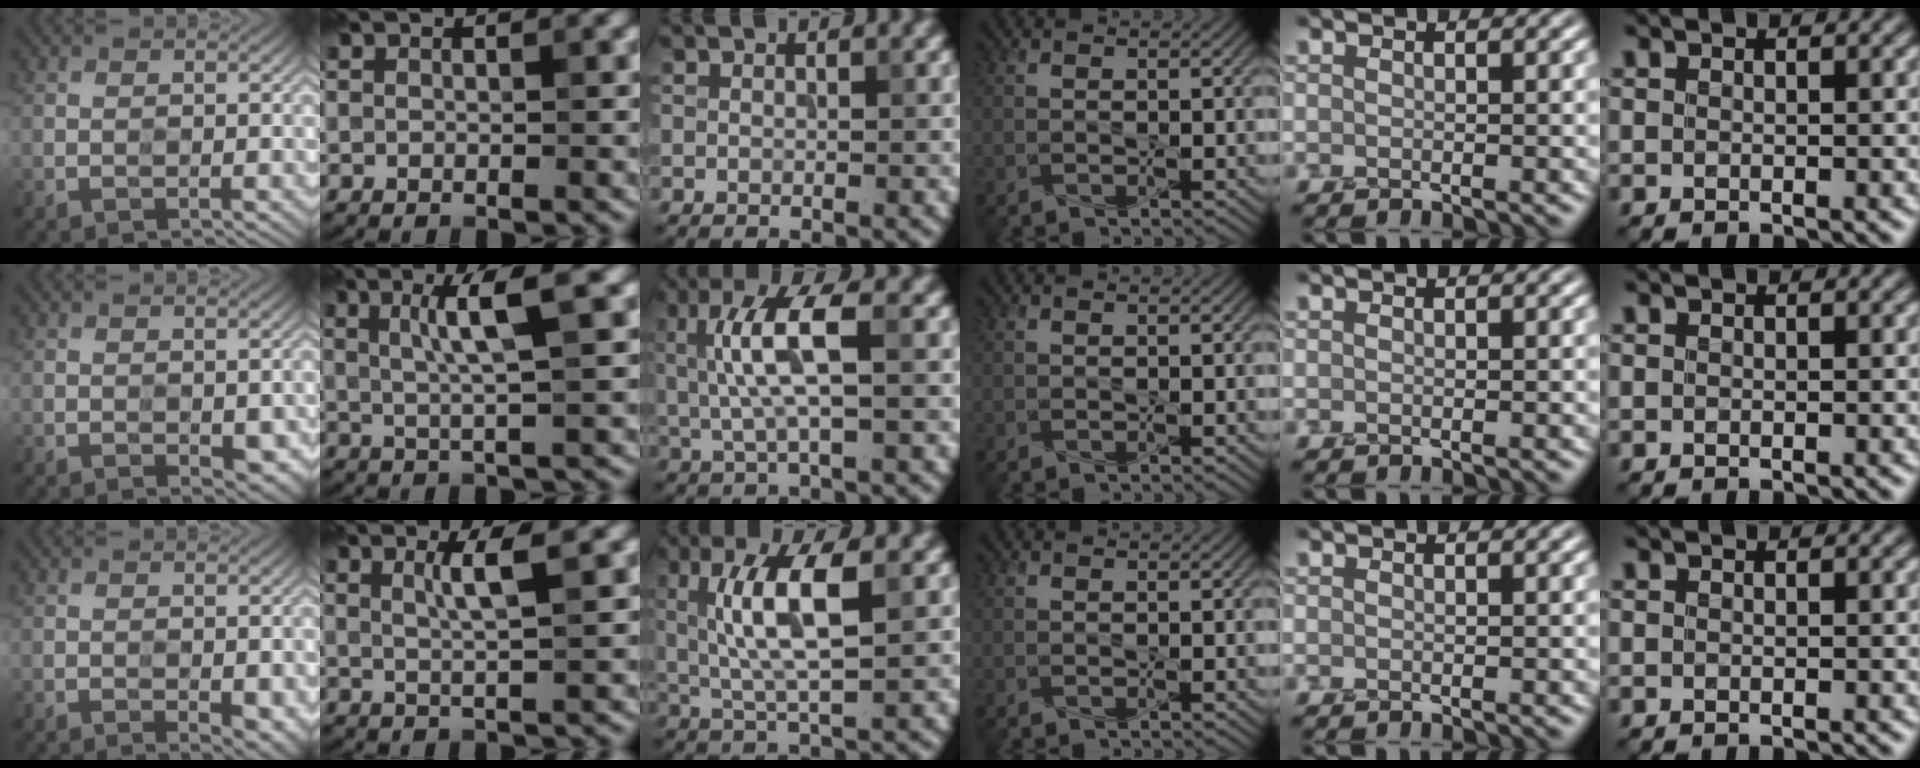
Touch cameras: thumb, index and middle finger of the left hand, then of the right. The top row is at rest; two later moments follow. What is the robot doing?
{"motion": "screw", "object": "mustard bottle"}